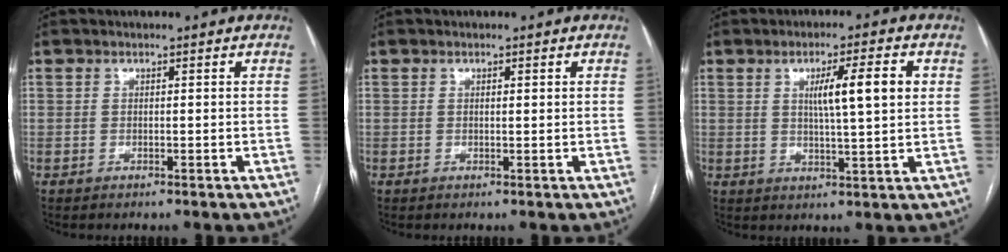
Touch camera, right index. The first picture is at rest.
{"total": 0.6, "force": [0.2, 0.1, 0.6], "torque": [-0.011, 0.001, 0.003]}
{"total": 7.9, "force": [2.0, 0.3, 7.6], "torque": [-0.125, 0.004, 0.032]}